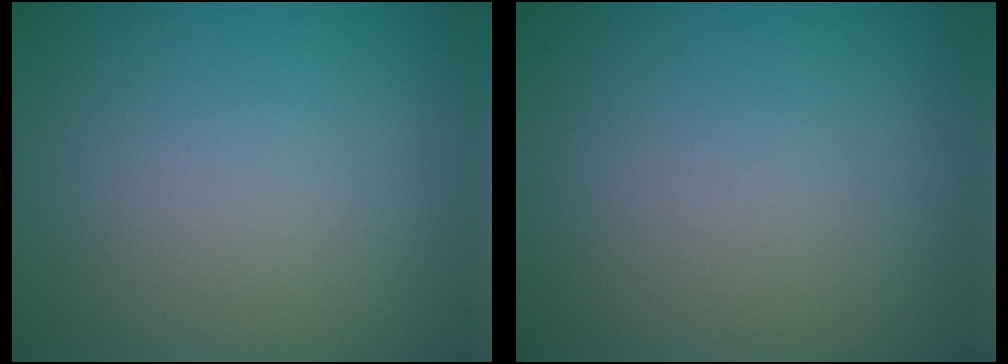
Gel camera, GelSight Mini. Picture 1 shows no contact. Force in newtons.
{"total": 0.0}